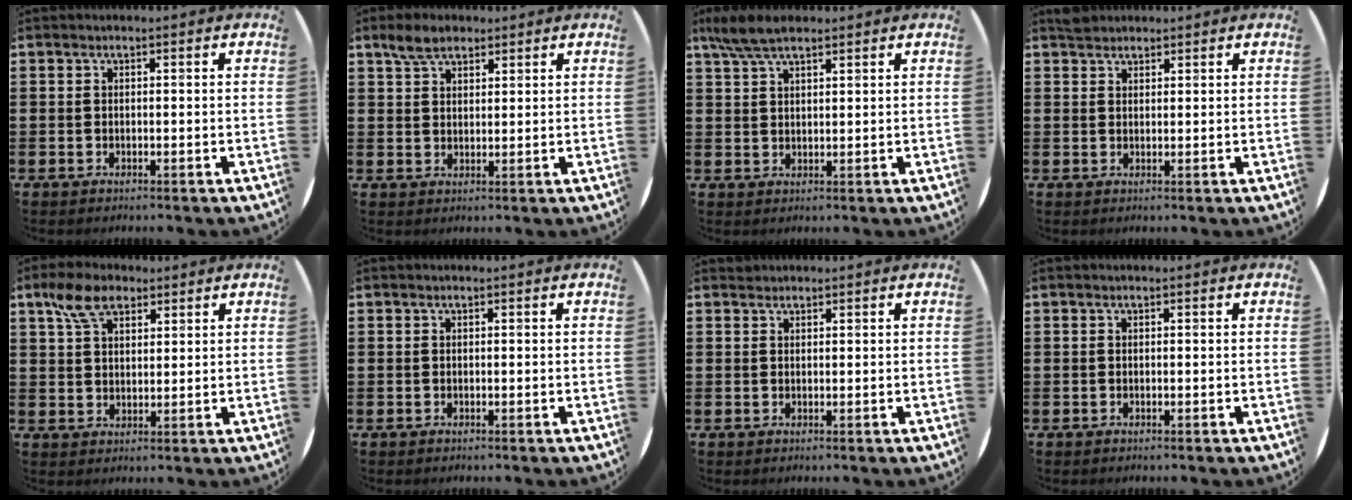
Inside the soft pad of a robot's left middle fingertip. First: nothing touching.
{"total": 4.2, "force": [3.2, 2.0, 1.7], "torque": [-0.032, 0.003, 0.059]}
{"total": 5.3, "force": [4.1, 1.5, 3.0], "torque": [-0.066, 0.001, 0.075]}
{"total": 1.8, "force": [1.6, 0.7, 0.0], "torque": [0.005, 0.002, 0.031]}
{"total": 6.0, "force": [3.9, 3.2, 3.2], "torque": [-0.067, 0.007, 0.071]}
{"total": 0.0}
{"total": 0.7, "force": [0.6, 0.2, -0.2], "torque": [0.003, 0.004, 0.012]}
{"total": 0.0}